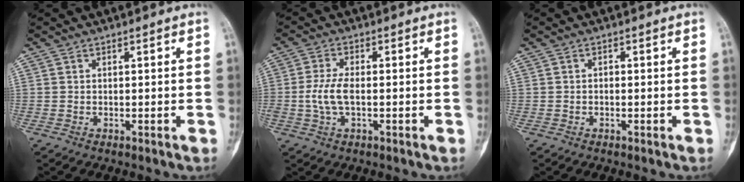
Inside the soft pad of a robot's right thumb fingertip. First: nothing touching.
{"total": 5.6, "force": [-0.6, 2.6, 4.9], "torque": [-0.115, 0.008, -0.012]}
{"total": 0.5, "force": [-0.2, 0.4, 0.3], "torque": [0.000, 0.003, -0.008]}